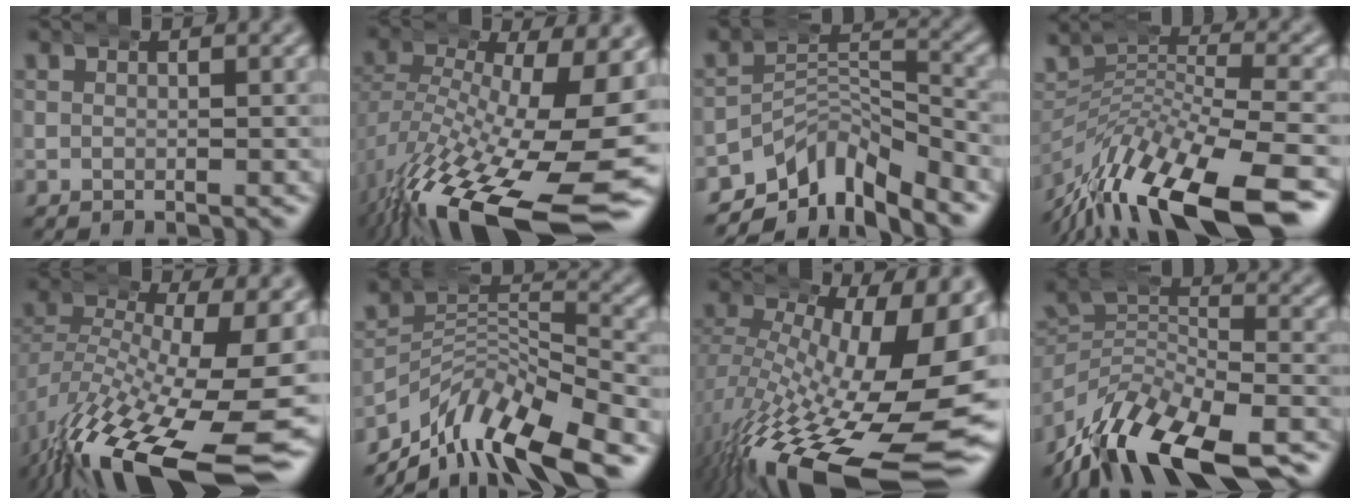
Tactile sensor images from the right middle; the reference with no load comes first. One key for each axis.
{"total": 15.3, "fx": -7.3, "fy": 6.8, "fz": 11.6, "tx": -0.206, "ty": -0.070, "tz": -0.076}
{"total": 8.5, "fx": -5.5, "fy": 5.0, "fz": 4.2, "tx": -0.040, "ty": 0.001, "tz": -0.103}
{"total": 9.5, "fx": -5.7, "fy": 3.3, "fz": 6.8, "tx": -0.112, "ty": -0.007, "tz": -0.089}
{"total": 13.2, "fx": -6.3, "fy": 5.9, "fz": 10.0, "tx": -0.191, "ty": -0.065, "tz": -0.067}
{"total": 9.9, "fx": -6.5, "fy": 4.7, "fz": 5.8, "tx": -0.069, "ty": -0.005, "tz": -0.109}
{"total": 15.3, "fx": -4.8, "fy": 6.4, "fz": 13.0, "tx": -0.209, "ty": -0.060, "tz": -0.032}
{"total": 11.2, "fx": -7.1, "fy": 5.3, "fz": 6.7, "tx": -0.104, "ty": -0.025, "tz": -0.108}